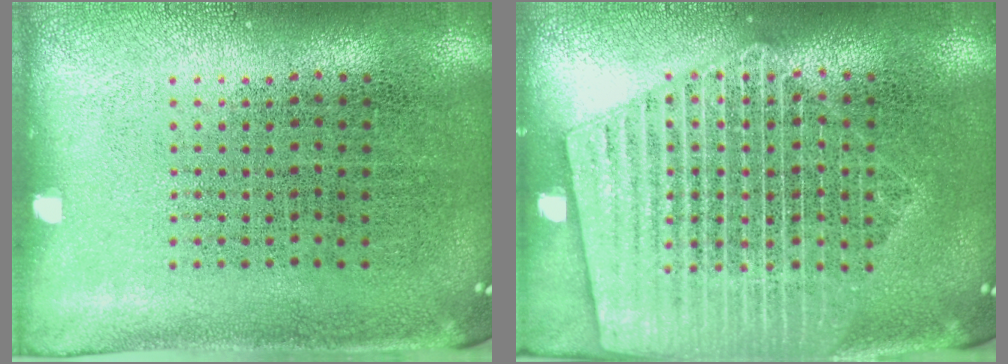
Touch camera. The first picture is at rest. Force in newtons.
{"total": 3.9, "press": 3.8, "slide": 0.5}